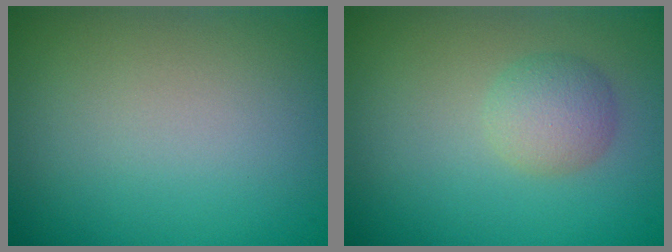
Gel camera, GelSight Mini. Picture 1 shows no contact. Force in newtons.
{"total": 2.5, "press": 2.5, "slide": 0.1}